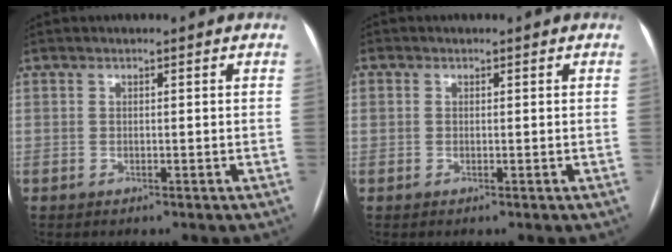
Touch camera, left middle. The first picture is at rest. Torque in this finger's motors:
{"motor_torque": [1.19, -0.95, 1.05, 0.21]}